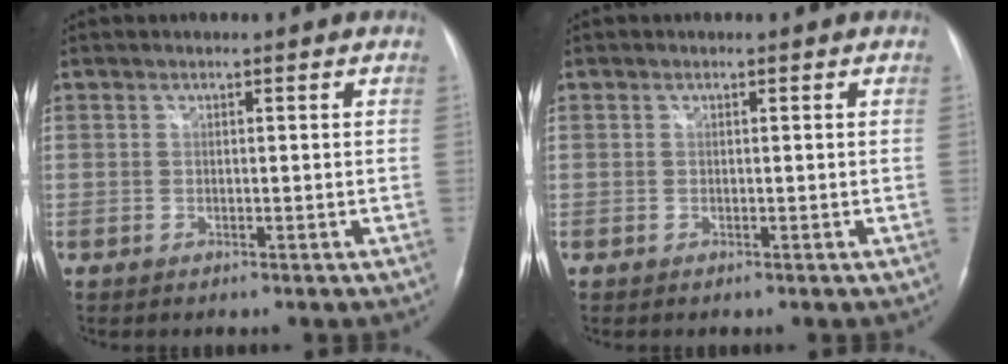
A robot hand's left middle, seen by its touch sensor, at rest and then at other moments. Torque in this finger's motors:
{"motor_torque": [0.00, 0.00, 0.00, 0.00]}